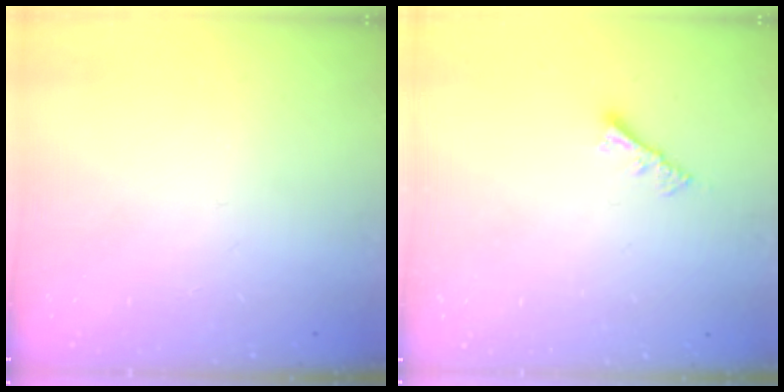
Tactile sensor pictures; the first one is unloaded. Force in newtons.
{"total": 3.7, "press": 3.7, "slide": 0.5}